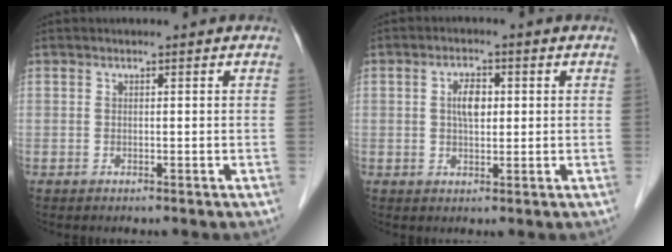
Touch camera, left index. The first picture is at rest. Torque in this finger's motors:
{"motor_torque": [0.30, 0.01, 0.21, 0.05]}